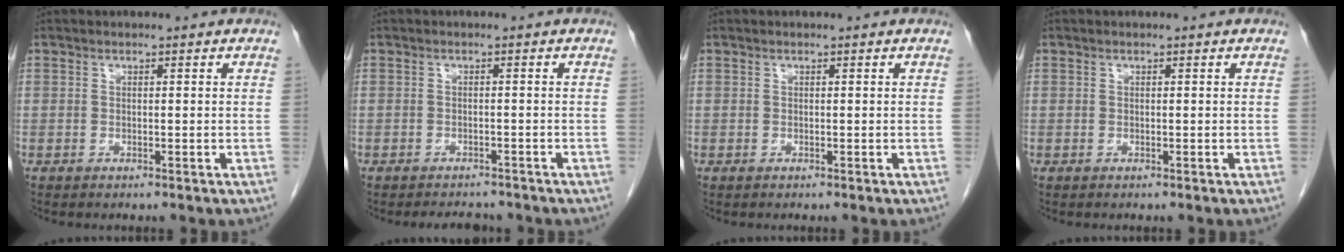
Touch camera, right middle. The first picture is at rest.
{"total": 3.6, "force": [-3.4, 1.2, 0.7], "torque": [-0.014, -0.006, -0.046]}
{"total": 0.0}
{"total": 0.0}